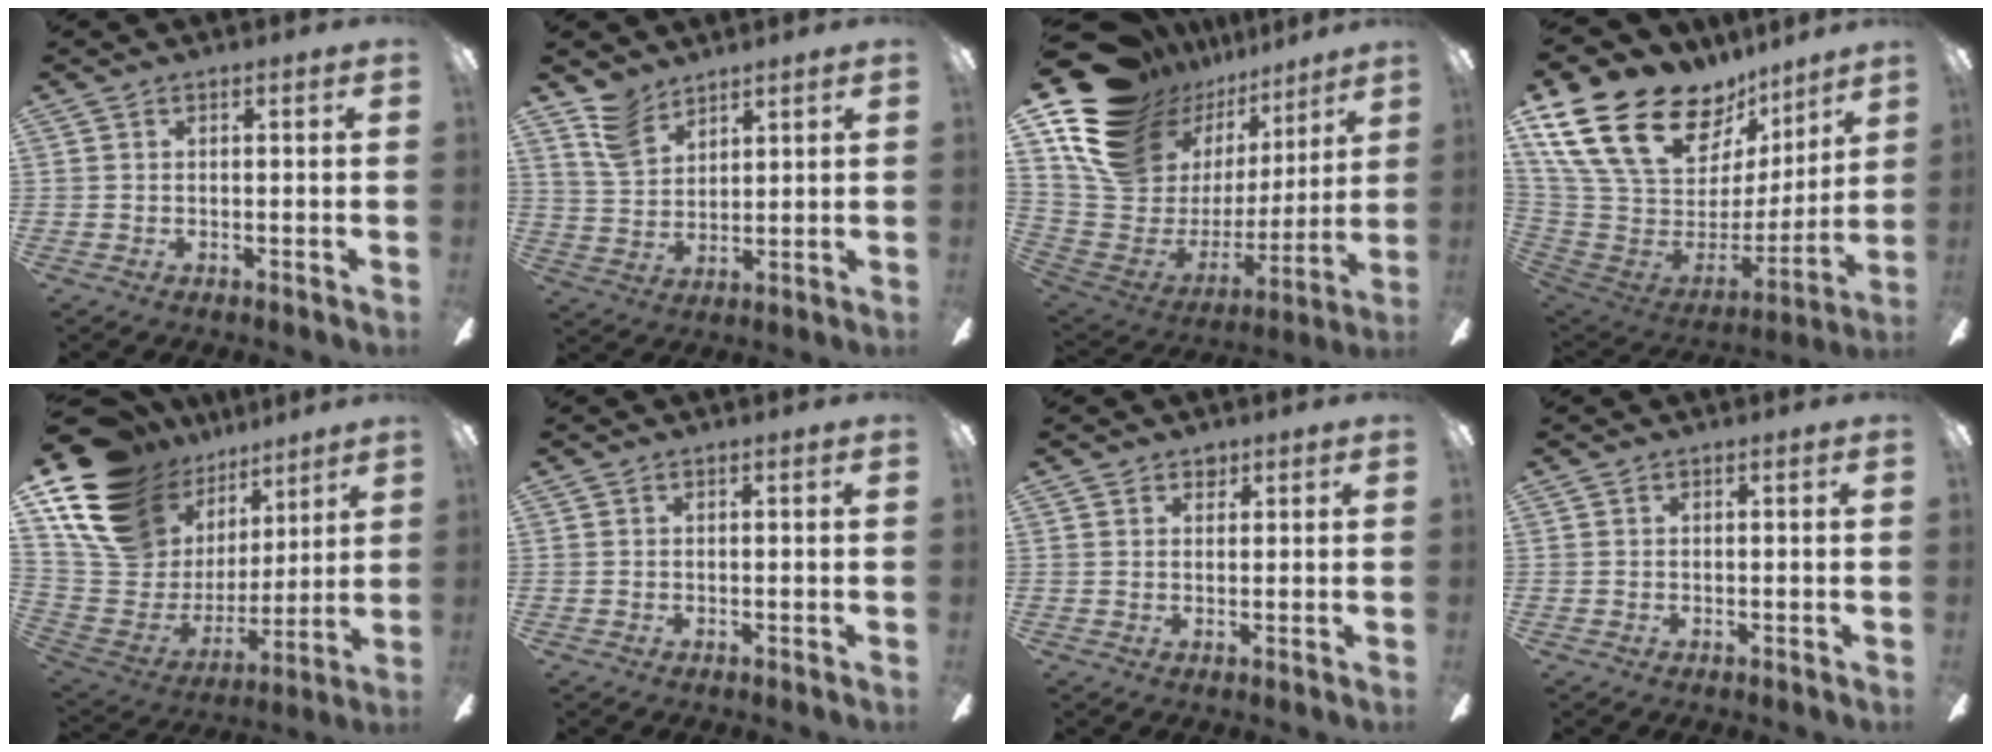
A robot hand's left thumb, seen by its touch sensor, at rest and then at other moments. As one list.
[{"total": 8.7, "force": [6.8, 4.5, 3.1], "torque": [-0.075, -0.023, 0.134]}, {"total": 19.7, "force": [12.7, 12.5, 8.4], "torque": [-0.152, -0.097, 0.258]}, {"total": 27.5, "force": [16.8, 15.5, 15.3], "torque": [-0.284, -0.102, 0.331]}, {"total": 19.9, "force": [12.6, 12.7, 8.9], "torque": [-0.201, -0.078, 0.250]}, {"total": 0.0}, {"total": 1.9, "force": [1.5, 1.2, 0.3], "torque": [0.001, -0.002, 0.026]}, {"total": 0.0}]